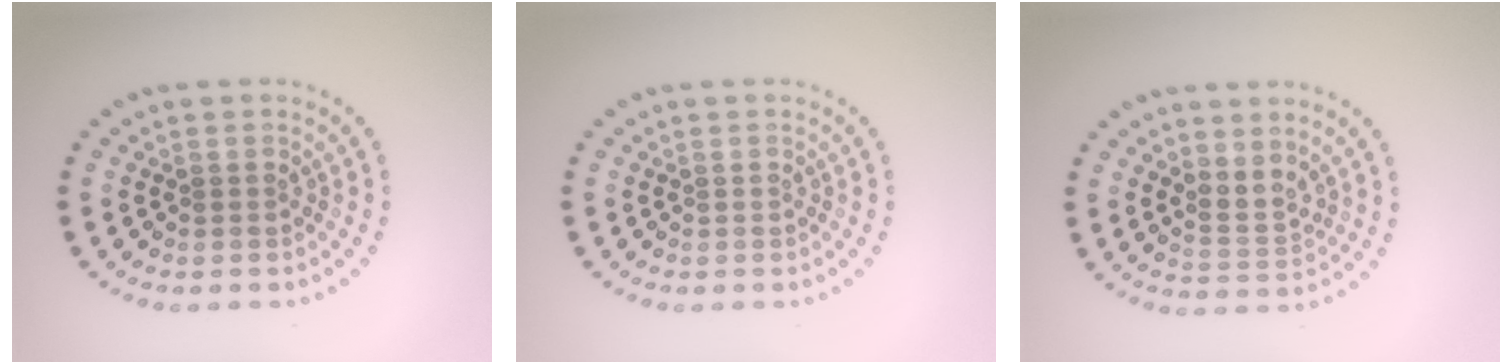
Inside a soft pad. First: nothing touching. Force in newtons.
{"total": 0.0}
{"total": 2.0, "press": 1.5, "slide": 1.3}